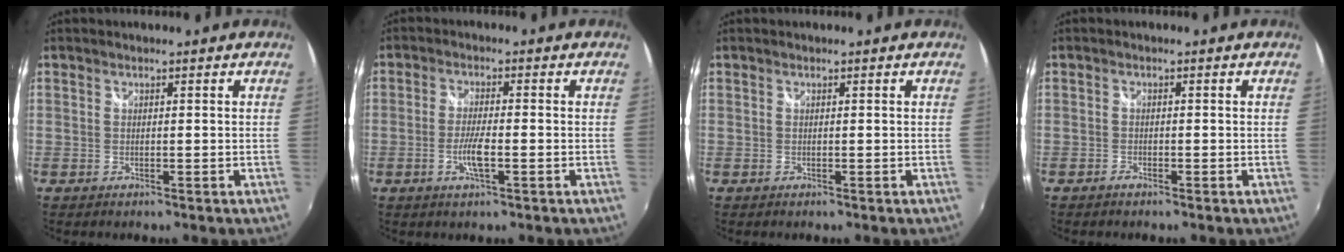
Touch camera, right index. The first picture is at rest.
{"total": 4.5, "force": [-1.7, 0.7, 4.1], "torque": [-0.084, -0.004, -0.033]}
{"total": 0.0}
{"total": 0.9, "force": [-0.8, 0.4, 0.2], "torque": [-0.006, -0.002, -0.018]}